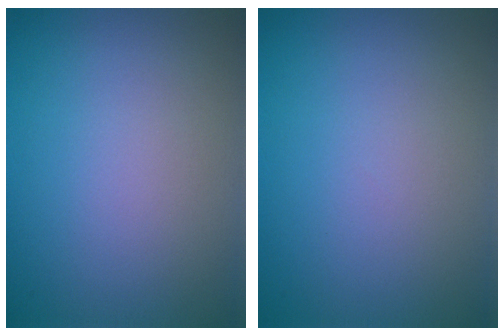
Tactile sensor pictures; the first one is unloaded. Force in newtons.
{"total": 0.0}